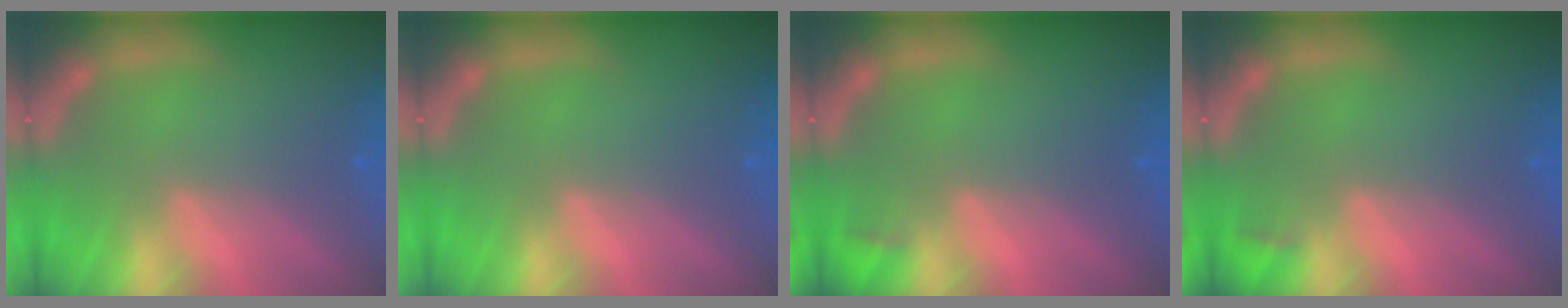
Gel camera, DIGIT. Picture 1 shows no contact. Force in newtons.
{"total": 0.0}
{"total": 0.9}
{"total": 0.9}